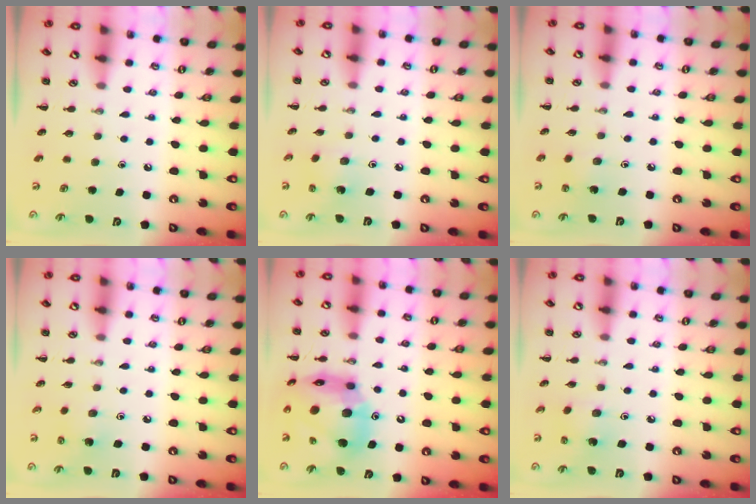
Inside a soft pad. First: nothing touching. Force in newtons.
{"total": 2.1, "press": 1.9, "slide": 0.7}
{"total": 3.2, "press": 3.1, "slide": 1.0}
{"total": 3.1, "press": 2.9, "slide": 1.0}
{"total": 18.2, "press": 17.4, "slide": 5.2}
{"total": 2.1, "press": 1.9, "slide": 0.7}